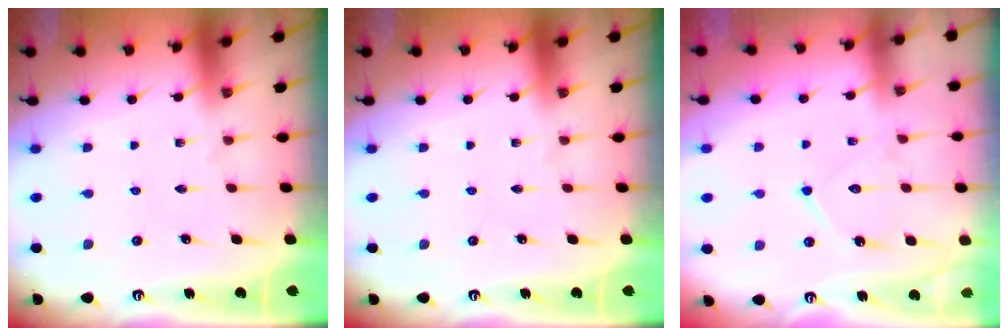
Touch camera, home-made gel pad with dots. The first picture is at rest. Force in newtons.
{"total": 0.0}
{"total": 10.8, "press": 10.8, "slide": 0.9}